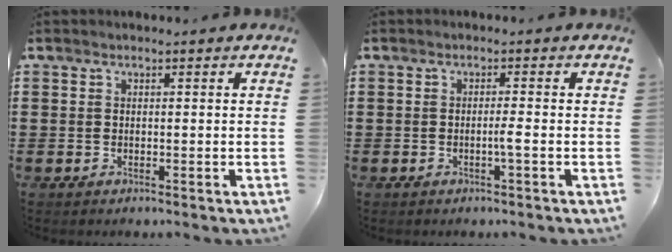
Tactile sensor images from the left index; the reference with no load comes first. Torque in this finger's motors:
{"motor_torque": [0.03, 0.03, 0.02, 0.03]}